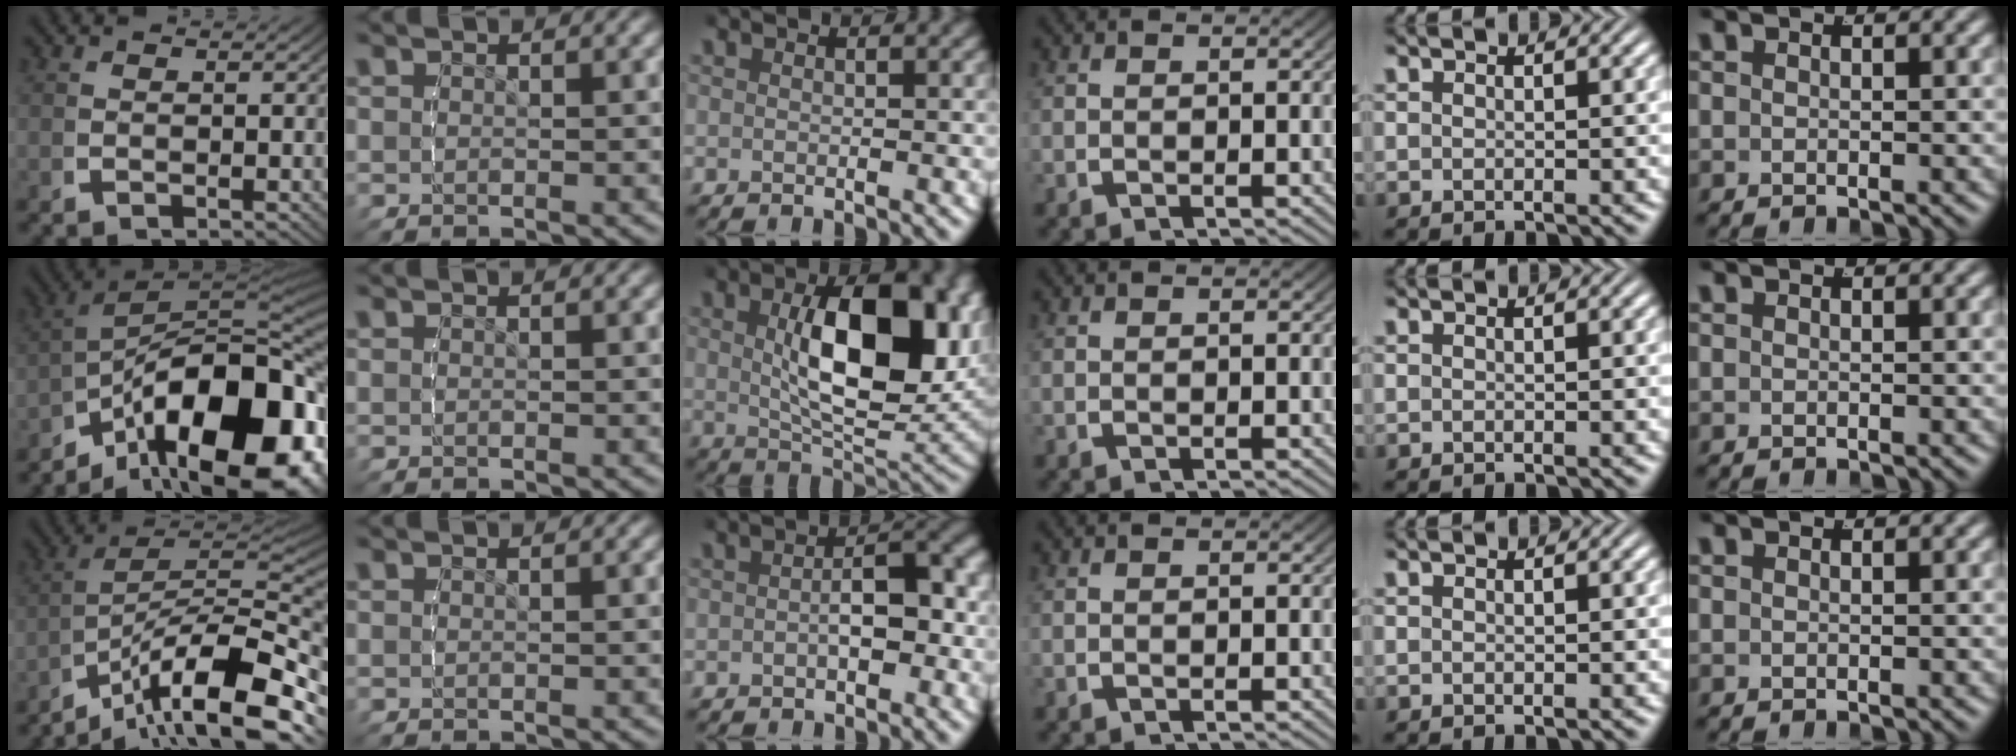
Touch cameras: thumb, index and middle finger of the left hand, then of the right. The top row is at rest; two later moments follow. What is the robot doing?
{"motion": "lift_and_place", "object": "glue stick"}